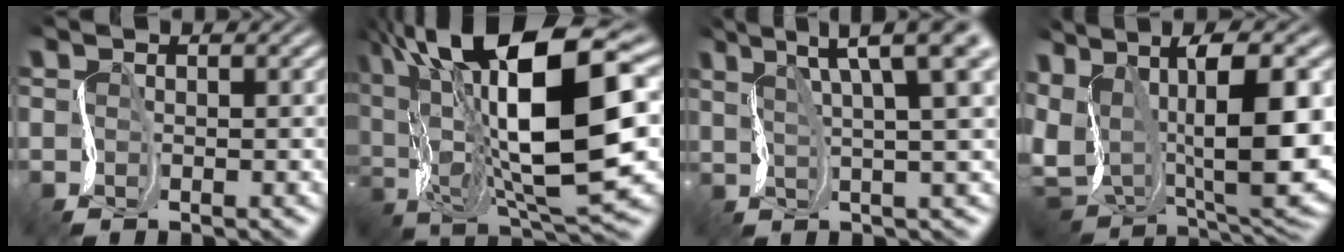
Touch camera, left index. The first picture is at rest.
{"total": 17.1, "force": [4.0, 6.1, 15.5], "torque": [-0.270, 0.017, 0.071]}
{"total": 9.8, "force": [5.1, 2.3, 8.0], "torque": [-0.093, 0.029, 0.073]}
{"total": 13.9, "force": [2.9, 6.5, 11.9], "torque": [-0.222, -0.002, 0.064]}